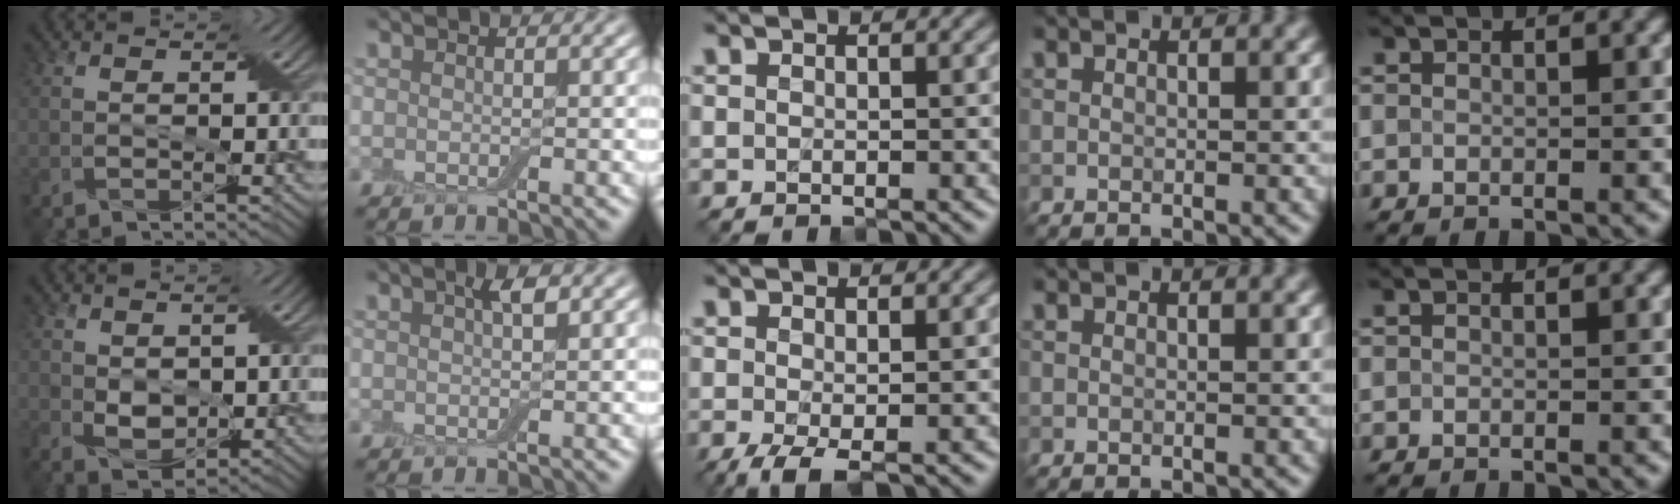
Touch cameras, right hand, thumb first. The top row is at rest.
{"thumb": {"total": 3.2, "force": [0.8, 2.4, 2.0], "torque": [-0.046, -0.005, 0.019]}, "index": {"total": 1.6, "force": [0.7, 0.3, 1.4], "torque": [-0.022, 0.001, 0.010]}, "middle": {"total": 2.7, "force": [-1.2, 0.7, 2.3], "torque": [-0.050, -0.004, -0.028]}}